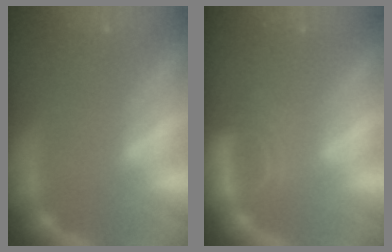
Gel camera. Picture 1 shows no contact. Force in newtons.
{"total": 2.9}